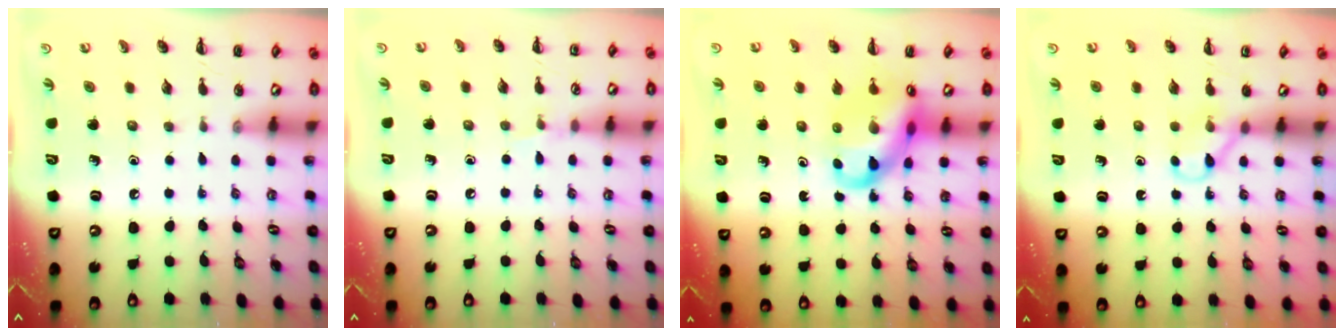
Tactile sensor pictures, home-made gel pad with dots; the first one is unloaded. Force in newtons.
{"total": 4.3, "press": 4.0, "slide": 1.5}
{"total": 13.4, "press": 12.9, "slide": 3.6}
{"total": 4.1, "press": 4.0, "slide": 1.2}